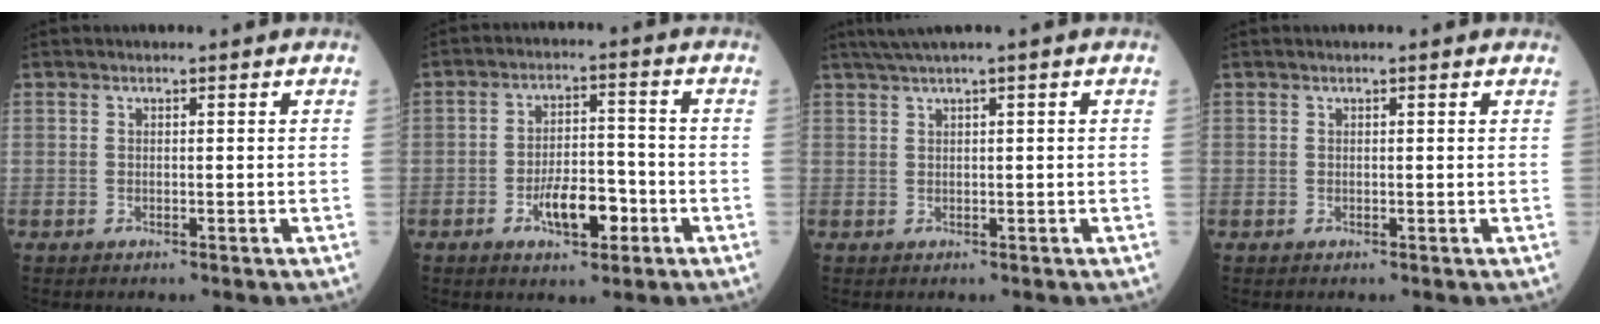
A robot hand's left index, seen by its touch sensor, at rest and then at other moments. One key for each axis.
{"total": 7.4, "fx": -3.3, "fy": 3.0, "fz": 5.9, "tx": -0.107, "ty": 0.008, "tz": -0.053}
{"total": 2.6, "fx": 1.5, "fy": -0.5, "fz": 2.0, "tx": -0.046, "ty": 0.012, "tz": 0.036}
{"total": 0.8, "fx": 0.6, "fy": 0.1, "fz": 0.5, "tx": -0.009, "ty": 0.011, "tz": 0.006}